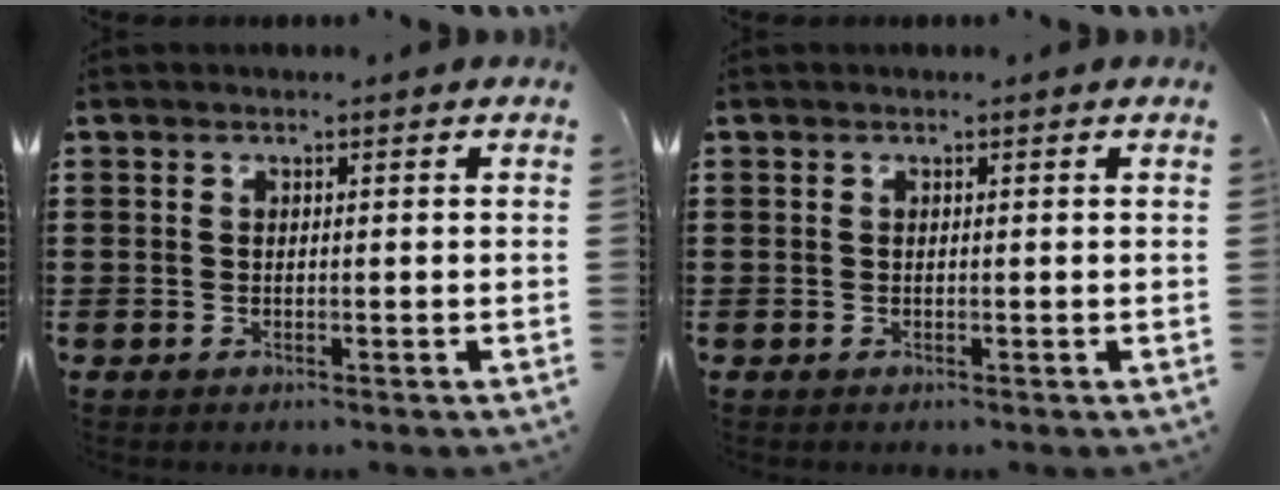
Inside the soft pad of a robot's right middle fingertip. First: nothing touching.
{"total": 0.0}